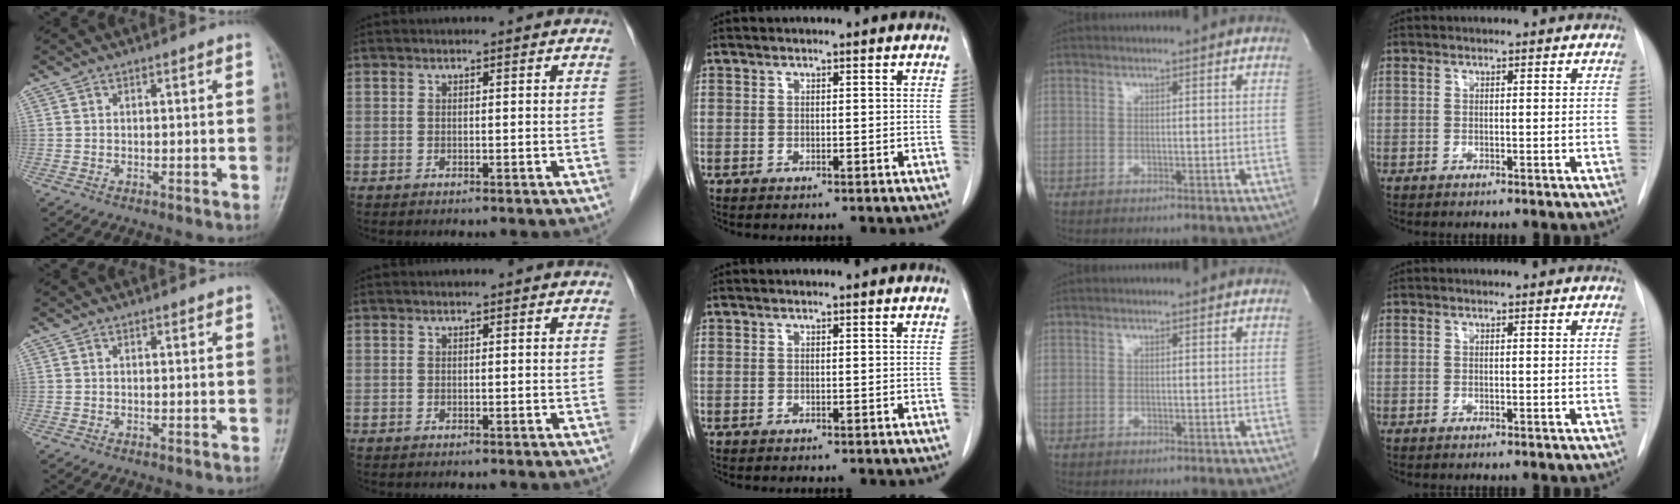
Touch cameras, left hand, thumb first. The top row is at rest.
{"thumb": {"total": 0.6, "force": [0.6, 0.2, 0.3], "torque": [-0.005, -0.002, 0.007]}, "index": {"total": 0.9, "force": [0.9, 0.1, 0.2], "torque": [-0.008, 0.012, 0.008]}}